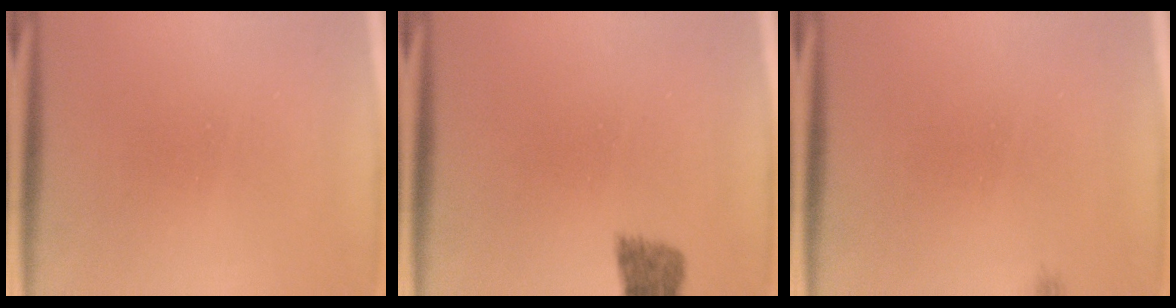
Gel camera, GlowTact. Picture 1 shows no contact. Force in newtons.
{"total": 1.9}
{"total": 0.6}